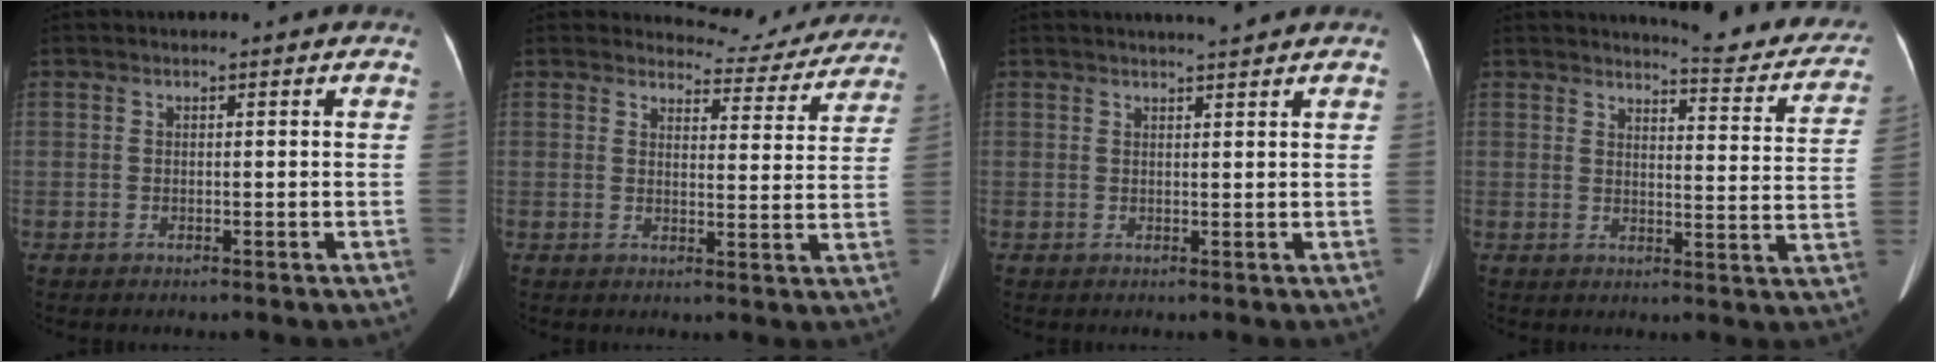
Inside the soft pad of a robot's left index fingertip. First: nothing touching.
{"total": 8.5, "force": [8.2, 2.1, -0.4], "torque": [0.014, -0.017, 0.089]}
{"total": 3.1, "force": [2.8, -0.3, 1.2], "torque": [-0.017, 0.004, 0.040]}
{"total": 12.6, "force": [12.0, 1.7, 3.5], "torque": [-0.026, -0.047, 0.122]}